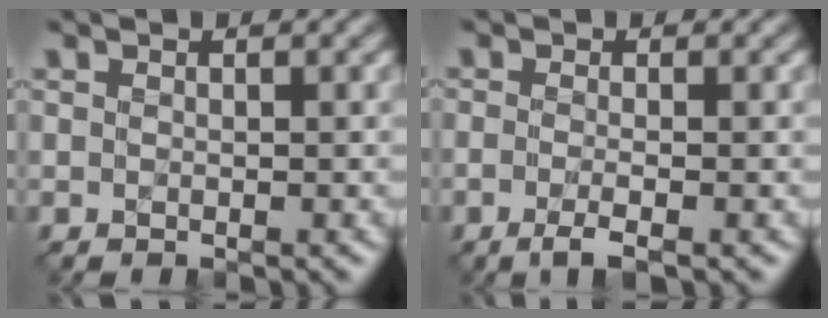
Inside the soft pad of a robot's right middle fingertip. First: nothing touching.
{"total": 1.3, "force": [-1.1, -0.2, 0.8], "torque": [-0.035, -0.001, -0.027]}